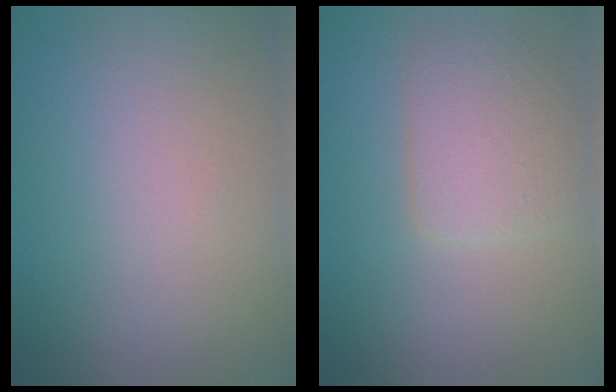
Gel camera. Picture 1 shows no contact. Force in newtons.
{"total": 3.3, "press": 3.3, "slide": 0.1}